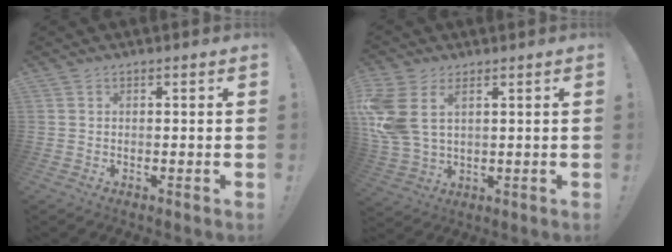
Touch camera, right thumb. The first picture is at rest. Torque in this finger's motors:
{"motor_torque": [0.83, 0.85, 0.56, -0.10, 0.38]}